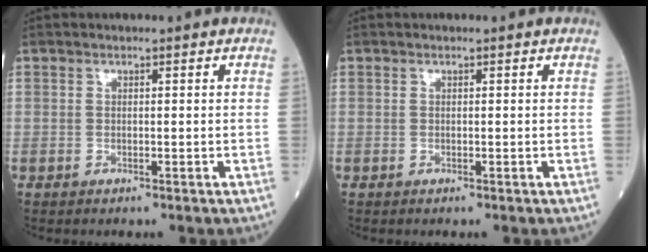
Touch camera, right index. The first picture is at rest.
{"total": 0.0}